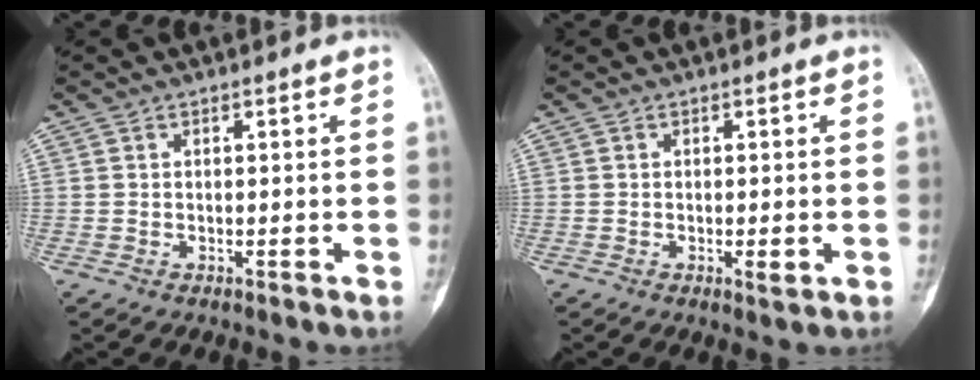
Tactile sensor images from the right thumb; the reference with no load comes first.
{"total": 1.8, "force": [-0.4, 0.5, 1.7], "torque": [-0.023, -0.005, -0.004]}